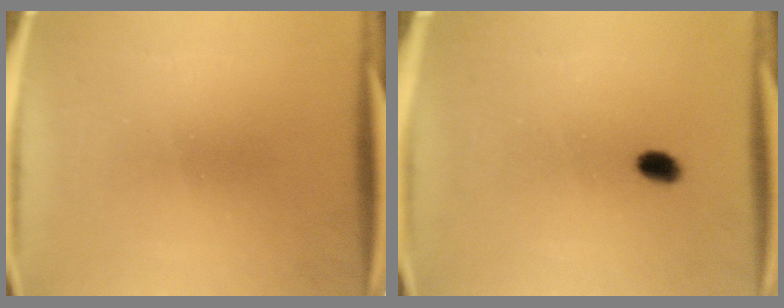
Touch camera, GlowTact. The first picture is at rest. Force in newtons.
{"total": 2.4}